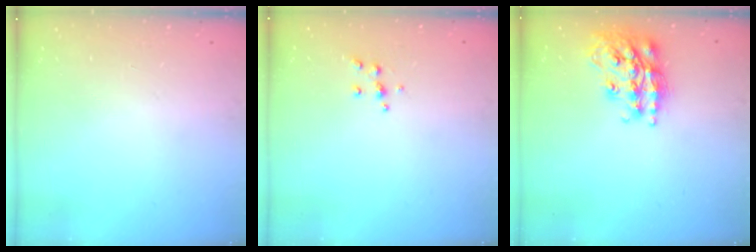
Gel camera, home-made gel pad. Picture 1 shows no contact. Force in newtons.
{"total": 5.3, "press": 5.2, "slide": 0.5}
{"total": 17.9, "press": 17.8, "slide": 1.3}